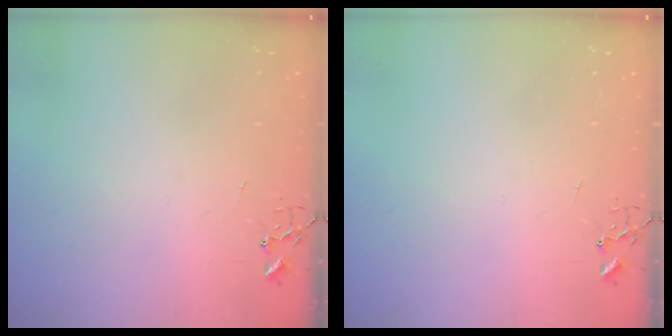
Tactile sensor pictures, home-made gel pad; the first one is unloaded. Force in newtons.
{"total": 0.0}